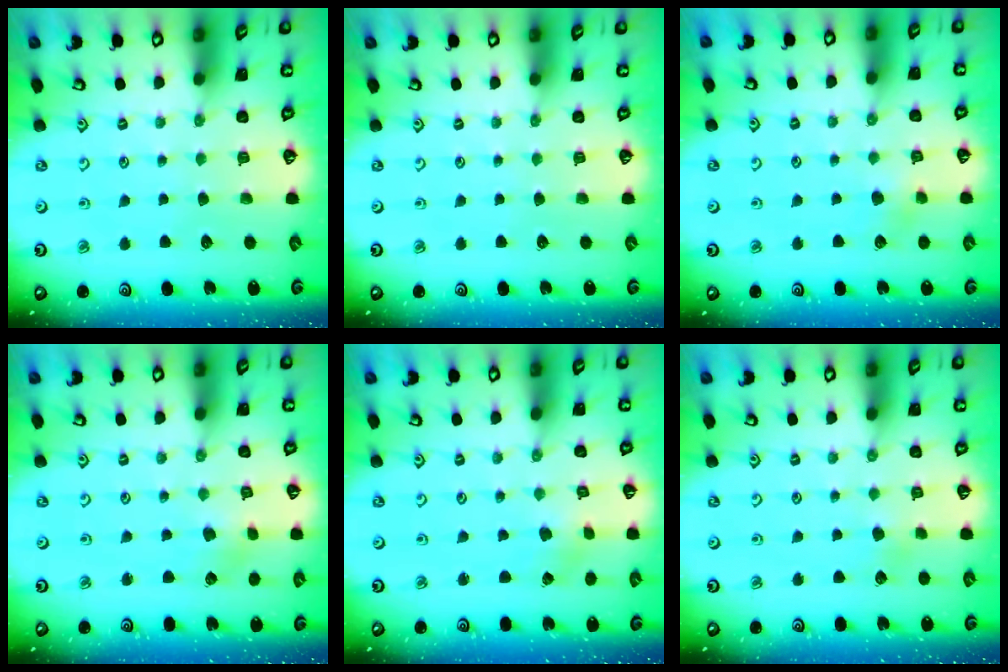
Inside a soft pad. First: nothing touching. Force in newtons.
{"total": 0.0}
{"total": 5.3, "press": 5.3, "slide": 0.8}
{"total": 2.7, "press": 2.6, "slide": 0.4}
{"total": 0.7, "press": 0.6, "slide": 0.2}
{"total": 2.5, "press": 2.5, "slide": 0.2}